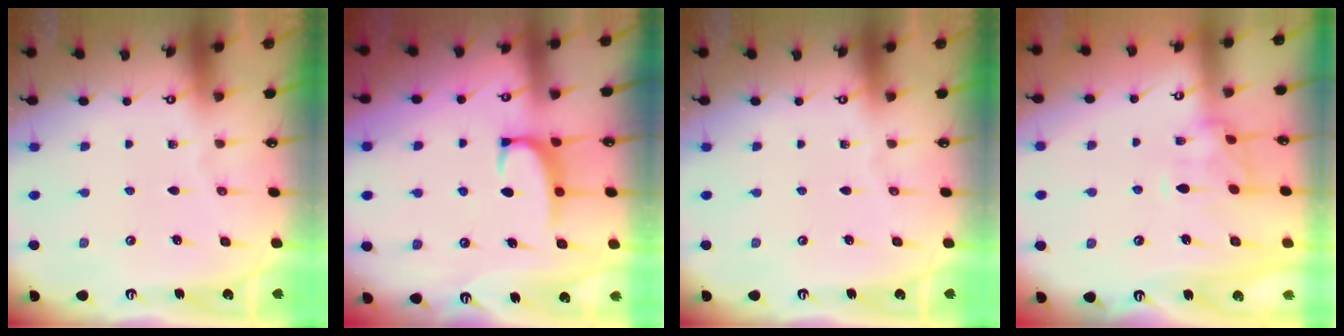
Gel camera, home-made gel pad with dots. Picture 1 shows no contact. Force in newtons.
{"total": 2.1, "press": 2.0, "slide": 0.6}
{"total": 0.0}
{"total": 3.0, "press": 2.8, "slide": 1.2}